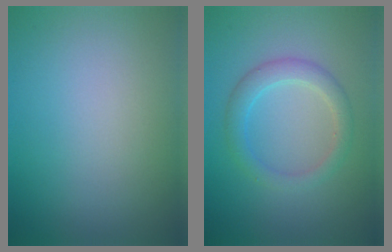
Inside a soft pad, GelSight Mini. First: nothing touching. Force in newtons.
{"total": 2.7, "press": 2.7, "slide": 0.2}